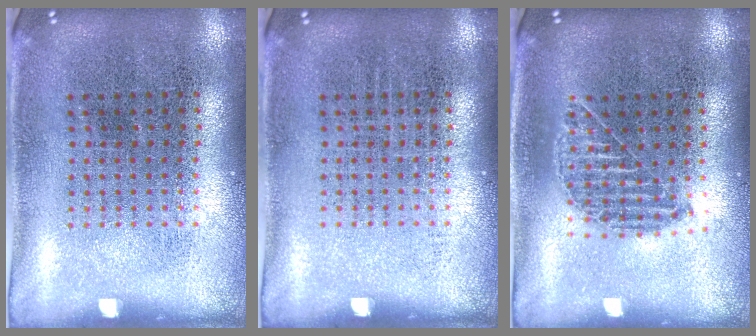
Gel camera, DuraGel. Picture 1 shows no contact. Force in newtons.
{"total": 0.0}
{"total": 1.0, "press": 0.9, "slide": 0.3}